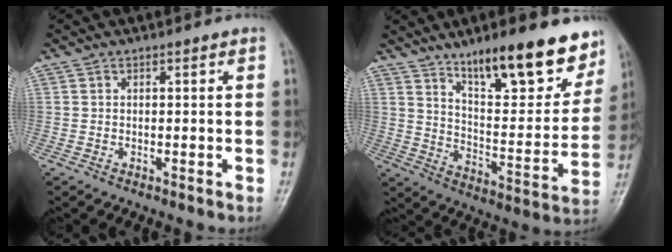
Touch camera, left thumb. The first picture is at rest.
{"total": 19.3, "force": [13.2, 5.5, 12.9], "torque": [-0.143, -0.075, 0.211]}